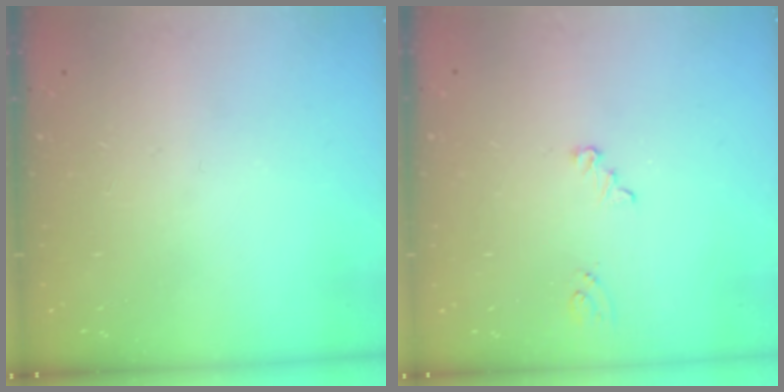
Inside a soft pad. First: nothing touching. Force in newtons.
{"total": 2.1, "press": 2.0, "slide": 0.2}